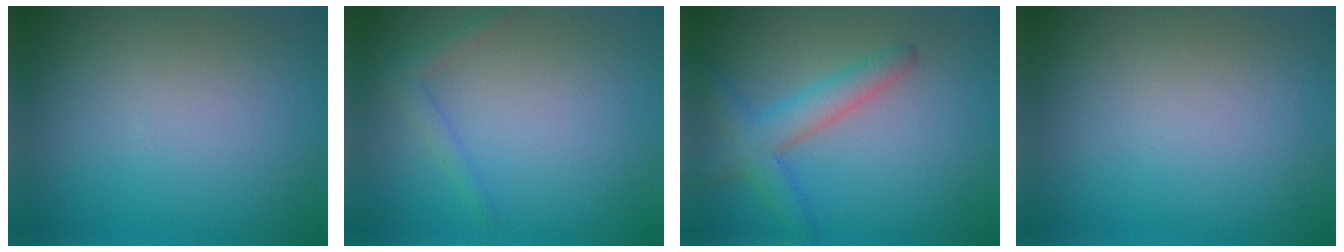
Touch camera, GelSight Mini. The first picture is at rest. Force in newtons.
{"total": 1.3, "press": 1.3, "slide": 0.1}
{"total": 3.7, "press": 3.7, "slide": 0.2}
{"total": 0.0}